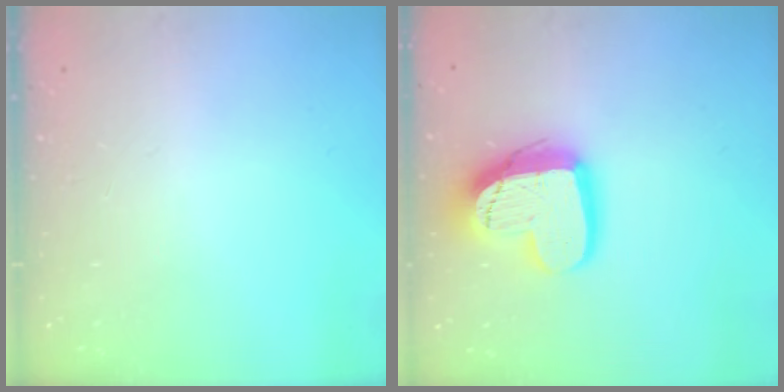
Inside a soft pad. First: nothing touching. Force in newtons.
{"total": 19.0, "press": 18.9, "slide": 1.6}